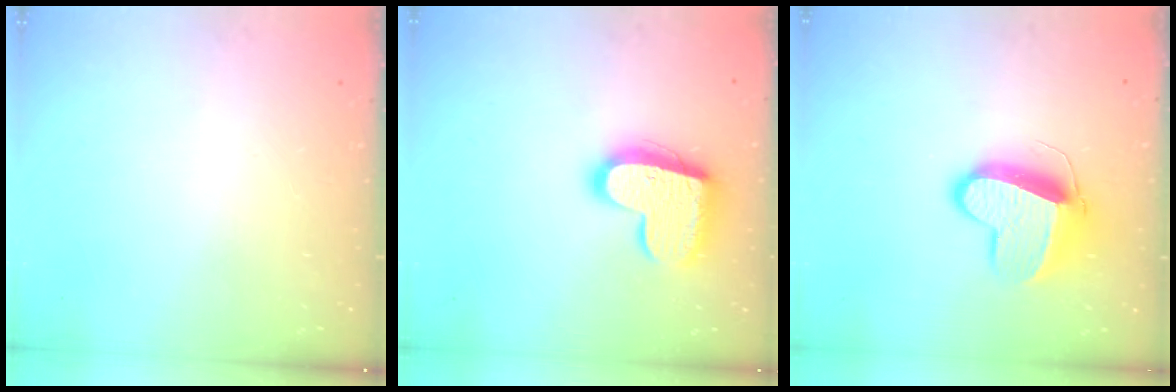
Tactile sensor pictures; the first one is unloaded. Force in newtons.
{"total": 16.3, "press": 16.3, "slide": 1.3}
{"total": 13.4, "press": 13.3, "slide": 1.3}